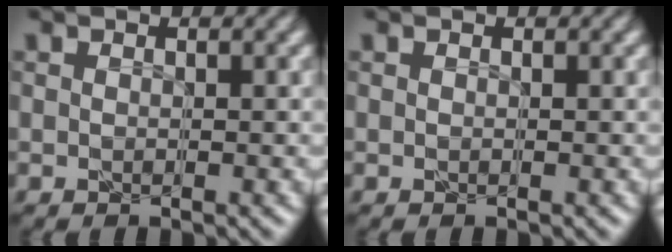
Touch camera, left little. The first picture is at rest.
{"total": 0.0}